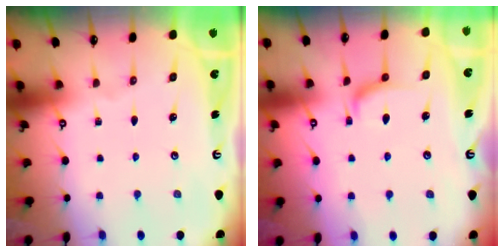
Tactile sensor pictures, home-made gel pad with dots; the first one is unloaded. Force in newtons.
{"total": 2.9, "press": 2.8, "slide": 1.0}